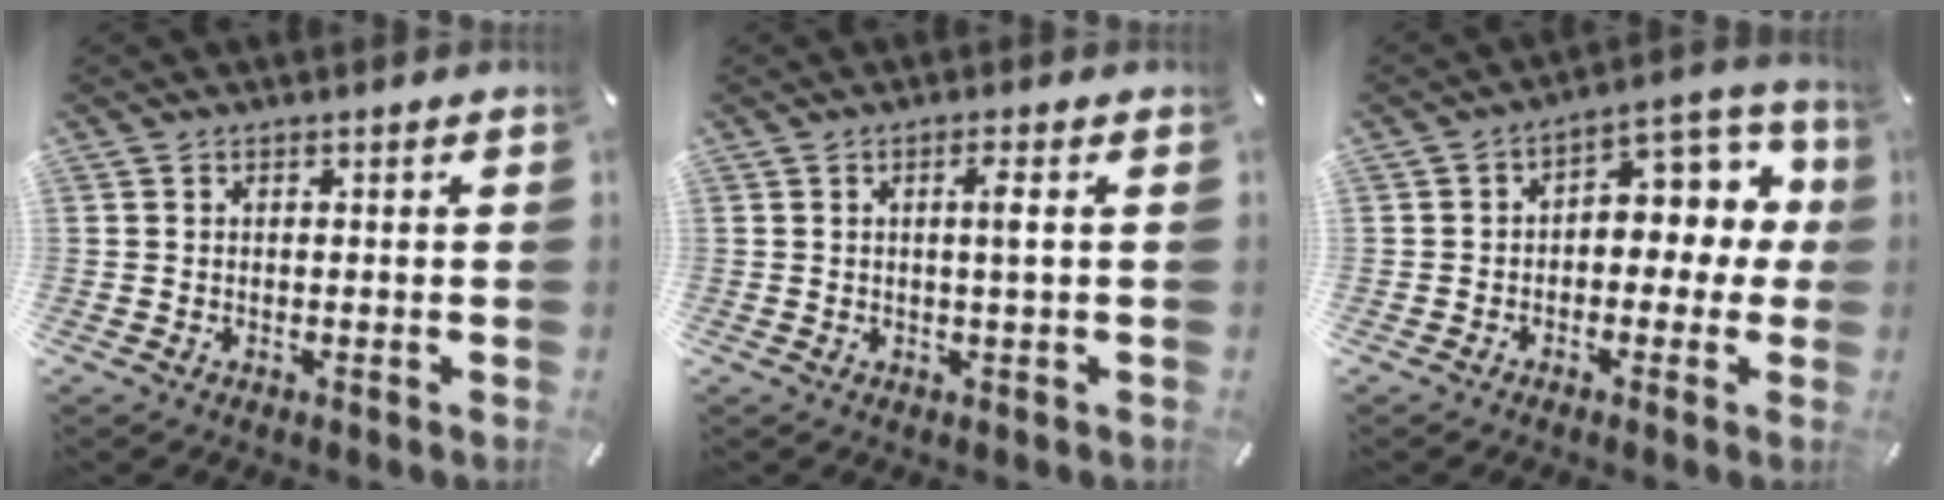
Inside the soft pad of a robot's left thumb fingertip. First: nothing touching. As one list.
[{"total": 3.4, "force": [0.5, 0.1, 3.3], "torque": [-0.065, -0.001, 0.005]}, {"total": 8.7, "force": [1.1, 6.0, 6.2], "torque": [-0.069, -0.013, 0.014]}]